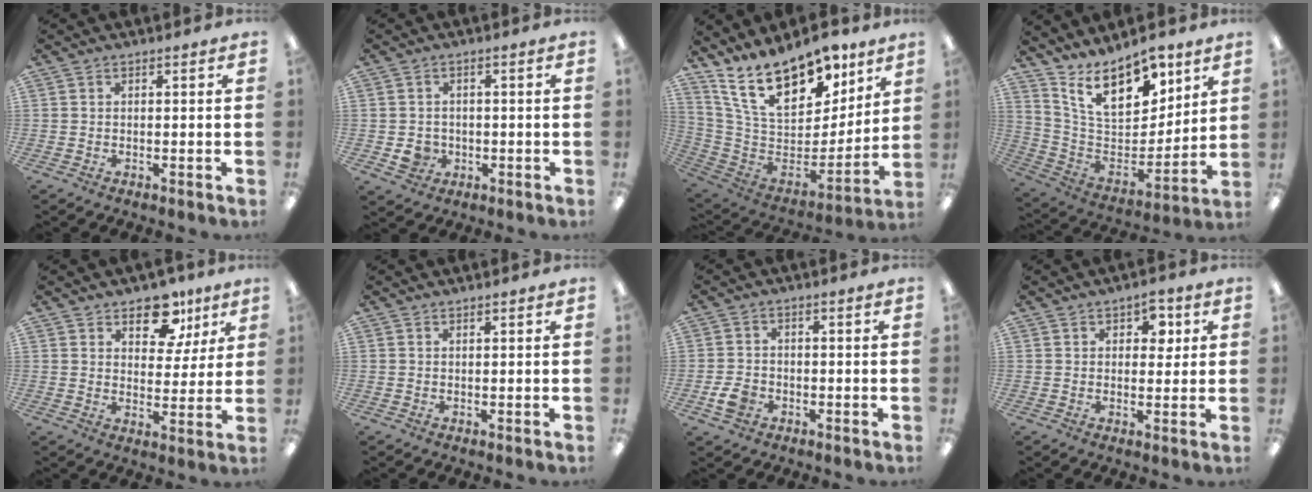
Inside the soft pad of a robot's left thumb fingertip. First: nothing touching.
{"total": 4.2, "force": [-0.8, 3.8, 1.5], "torque": [-0.011, 0.001, -0.013]}
{"total": 21.9, "force": [15.1, 10.5, 11.9], "torque": [-0.208, -0.101, 0.273]}
{"total": 18.1, "force": [12.2, 9.0, 9.9], "torque": [-0.171, -0.069, 0.218]}
{"total": 11.1, "force": [7.3, 6.6, 5.0], "torque": [-0.055, -0.037, 0.128]}
{"total": 0.7, "force": [0.6, 0.1, 0.1], "torque": [-0.002, 0.000, 0.012]}
{"total": 4.2, "force": [-1.6, 3.3, 2.2], "torque": [-0.047, 0.005, -0.029]}
{"total": 5.0, "force": [2.5, 3.3, 2.8], "torque": [-0.021, -0.007, 0.037]}